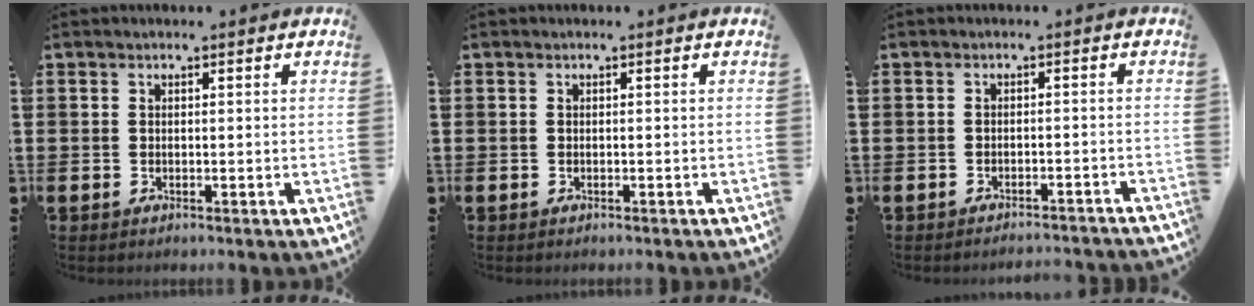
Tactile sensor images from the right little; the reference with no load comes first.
{"total": 0.0}
{"total": 1.5, "force": [-1.5, -0.2, 0.0], "torque": [-0.002, 0.005, -0.031]}